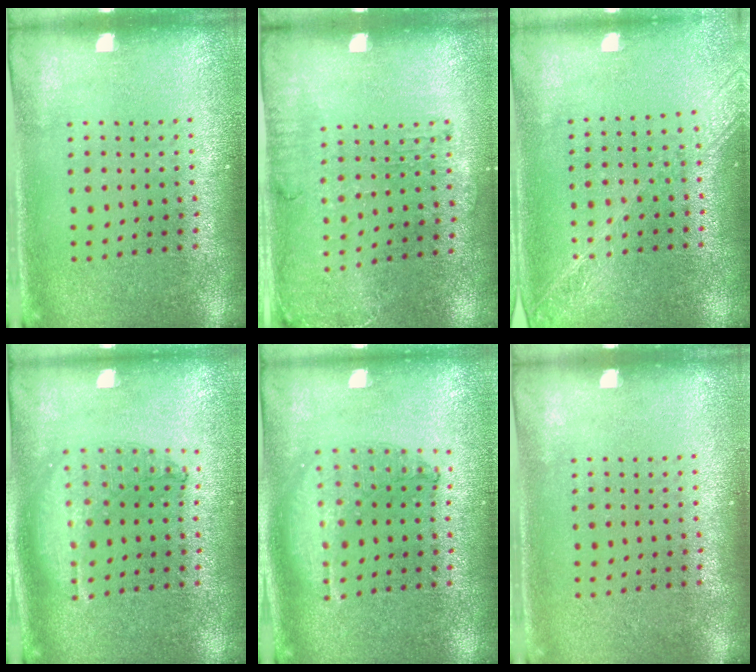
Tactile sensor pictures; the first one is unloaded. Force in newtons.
{"total": 1.3, "press": 1.2, "slide": 0.6}
{"total": 1.8, "press": 1.6, "slide": 0.8}
{"total": 0.9, "press": 0.9, "slide": 0.2}
{"total": 0.9, "press": 0.9, "slide": 0.2}
{"total": 0.0}